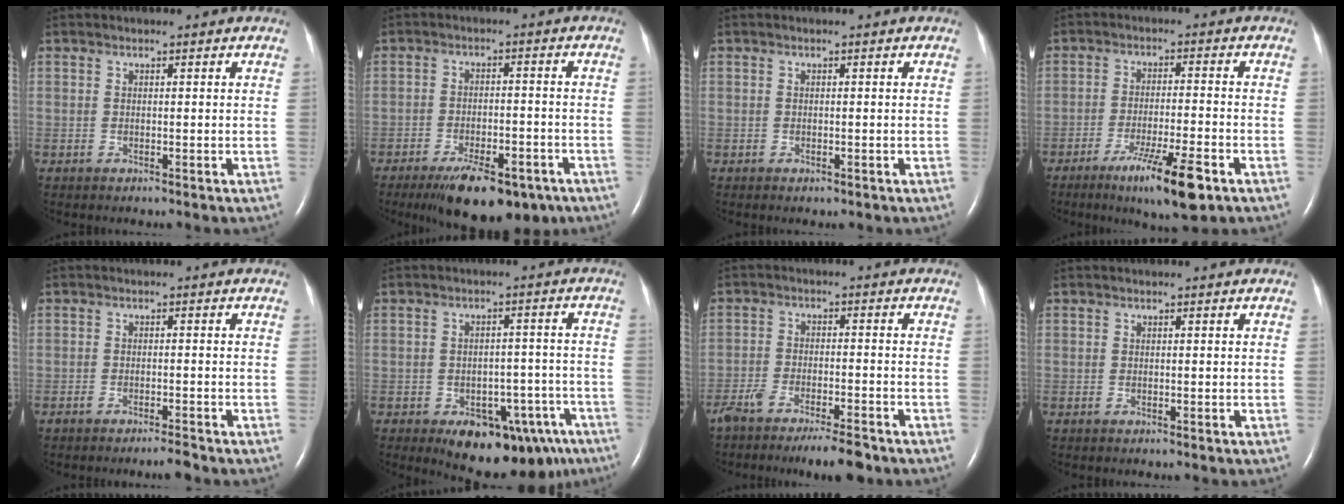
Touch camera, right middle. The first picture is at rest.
{"total": 12.2, "force": [-8.3, 4.5, 7.8], "torque": [-0.114, -0.006, -0.124]}
{"total": 0.5, "force": [-0.3, 0.3, 0.3], "torque": [-0.008, -0.001, -0.003]}
{"total": 9.6, "force": [-5.6, 0.5, 7.8], "torque": [-0.136, -0.021, -0.088]}
{"total": 2.1, "force": [-1.9, -0.1, 0.9], "torque": [-0.021, -0.004, -0.033]}
{"total": 13.7, "force": [-9.0, 6.8, 7.8], "torque": [-0.069, 0.023, -0.116]}
{"total": 9.8, "force": [-7.9, 1.6, 5.6], "torque": [-0.092, -0.012, -0.125]}
{"total": 0.0}